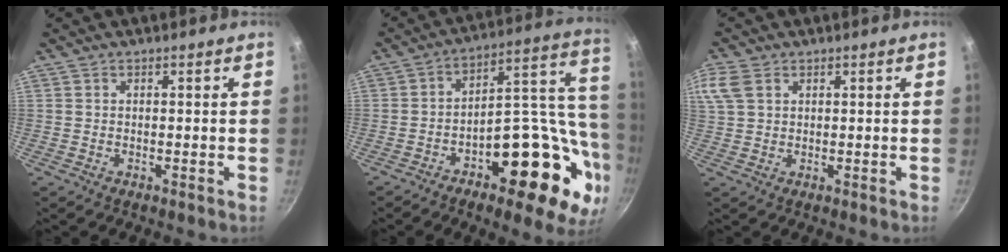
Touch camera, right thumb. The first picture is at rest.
{"total": 25.2, "force": [-8.6, 12.4, 20.1], "torque": [-0.203, 0.063, -0.116]}
{"total": 6.0, "force": [2.6, 3.9, 3.7], "torque": [-0.084, 0.014, 0.053]}